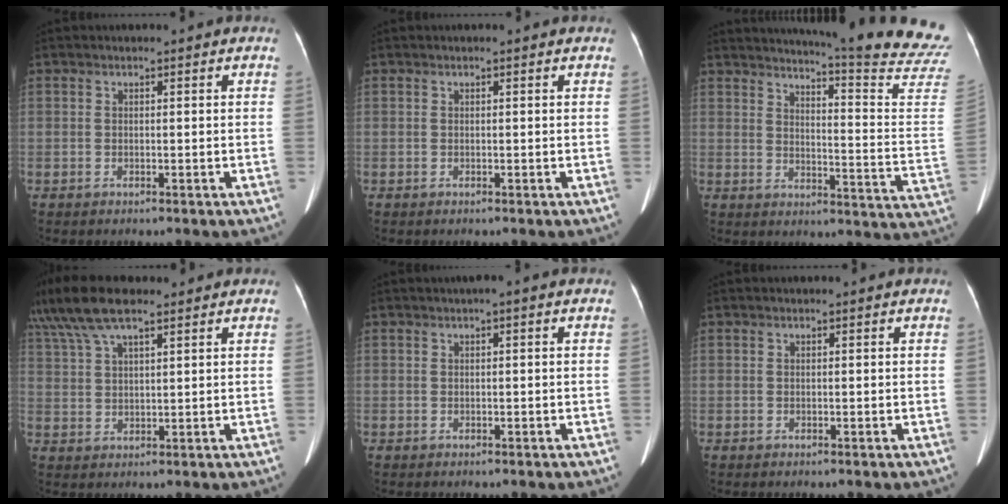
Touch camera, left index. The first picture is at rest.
{"total": 0.5, "force": [0.5, 0.0, 0.1], "torque": [-0.004, 0.010, 0.008]}
{"total": 24.3, "force": [22.4, -1.2, 9.2], "torque": [-0.136, -0.137, 0.255]}
{"total": 11.8, "force": [9.0, 3.0, 7.0], "torque": [-0.151, 0.043, 0.171]}
{"total": 0.6, "force": [0.2, 0.1, 0.5], "torque": [-0.008, 0.011, 0.003]}
{"total": 0.0}